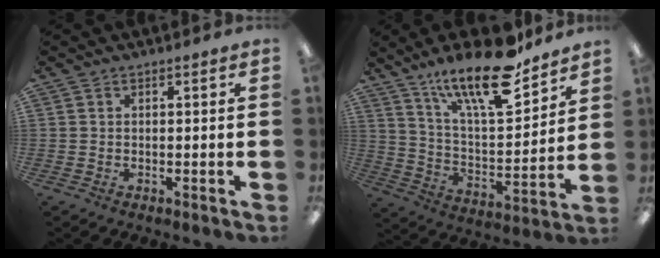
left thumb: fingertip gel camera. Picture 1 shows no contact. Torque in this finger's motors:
{"motor_torque": [0.16, 0.12, 1.42, -1.35, 0.33]}